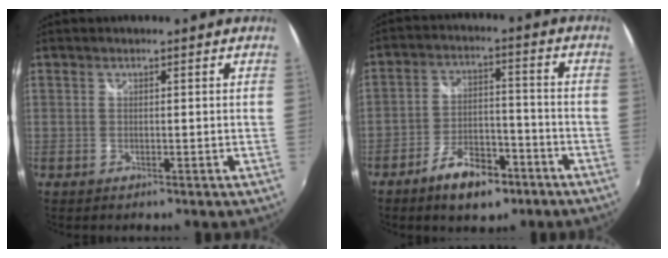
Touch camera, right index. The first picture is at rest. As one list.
[{"total": 10.1, "force": [-6.6, 4.7, 6.0], "torque": [-0.120, 0.014, -0.101]}]